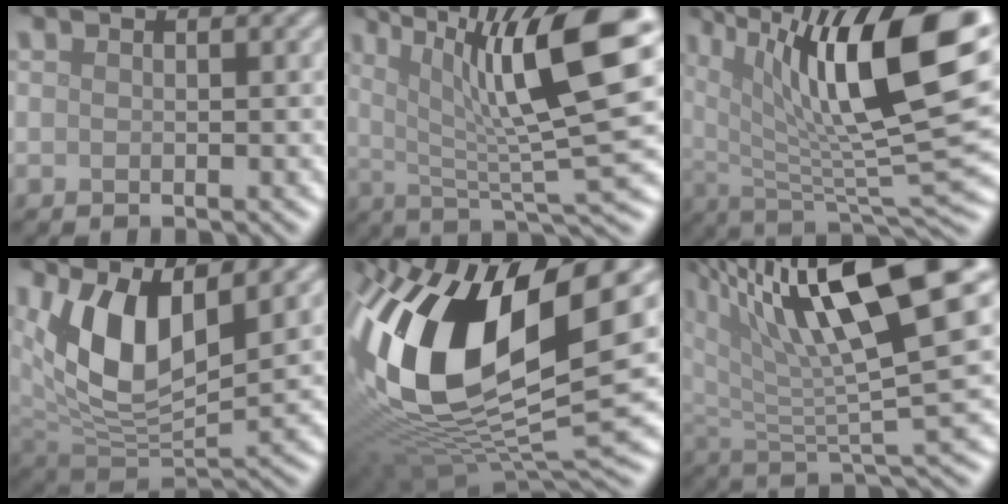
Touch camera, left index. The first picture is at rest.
{"total": 12.4, "force": [4.2, 2.8, 11.4], "torque": [-0.170, 0.014, 0.070]}
{"total": 15.7, "force": [6.3, 4.8, 13.6], "torque": [-0.225, 0.005, 0.105]}
{"total": 9.0, "force": [3.4, 4.3, 7.1], "torque": [-0.143, -0.013, 0.058]}
{"total": 16.8, "force": [3.8, 8.4, 14.1], "torque": [-0.283, 0.001, 0.056]}
{"total": 13.6, "force": [6.8, 3.3, 11.3], "torque": [-0.194, 0.011, 0.118]}